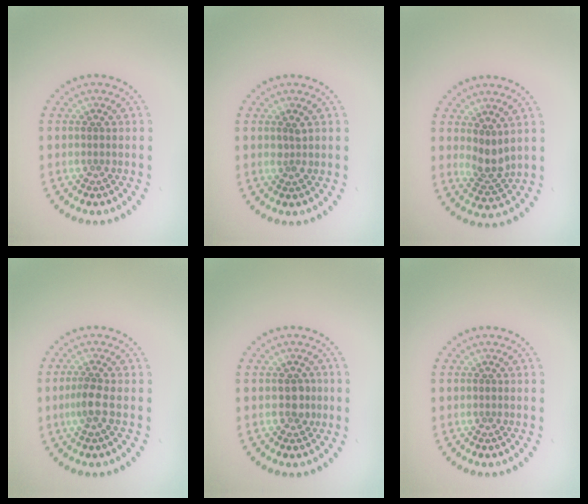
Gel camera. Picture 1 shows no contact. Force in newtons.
{"total": 0.6, "press": 0.6, "slide": 0.2}
{"total": 2.2, "press": 1.9, "slide": 1.2}
{"total": 1.7, "press": 1.4, "slide": 0.9}
{"total": 1.4, "press": 1.3, "slide": 0.5}
{"total": 0.0}